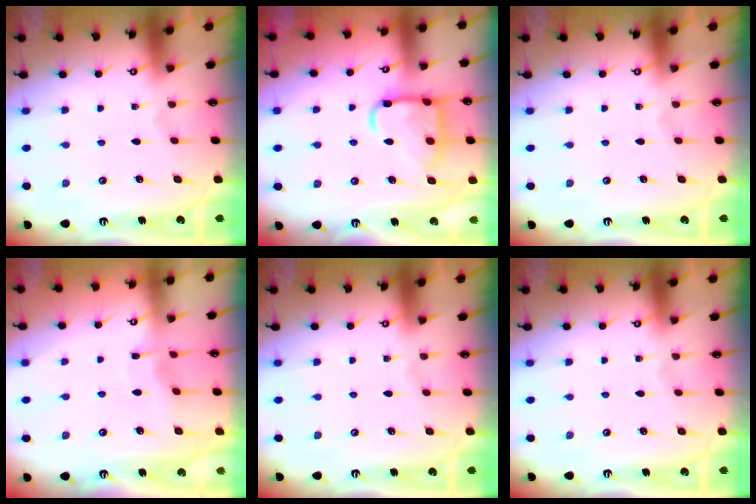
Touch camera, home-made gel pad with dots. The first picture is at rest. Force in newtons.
{"total": 14.9, "press": 14.8, "slide": 1.3}
{"total": 0.0}
{"total": 3.2, "press": 3.1, "slide": 0.3}
{"total": 0.0}
{"total": 0.0}